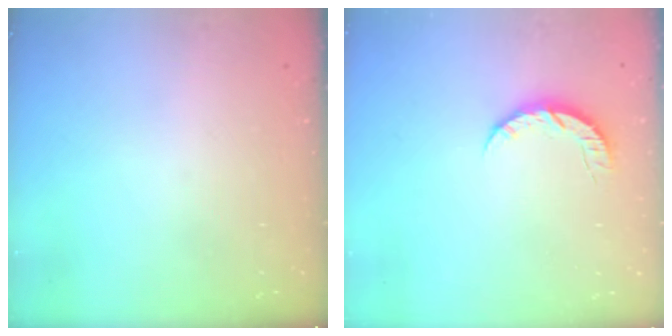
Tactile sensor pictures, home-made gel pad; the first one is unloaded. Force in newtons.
{"total": 6.5, "press": 6.5, "slide": 0.6}